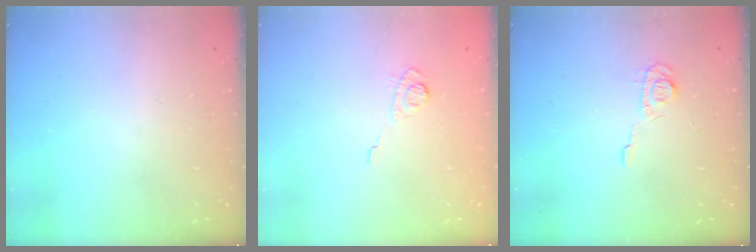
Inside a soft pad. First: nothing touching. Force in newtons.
{"total": 6.7, "press": 6.6, "slide": 1.4}
{"total": 5.9, "press": 5.8, "slide": 0.9}